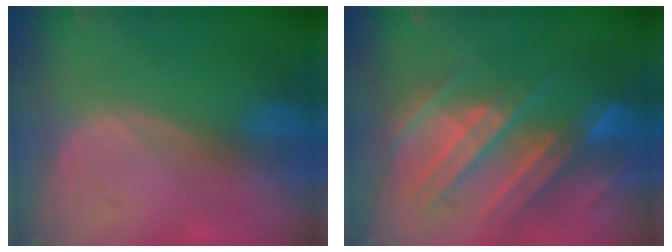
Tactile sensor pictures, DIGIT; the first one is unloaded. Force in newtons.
{"total": 11.1, "press": 9.8, "slide": 5.2}